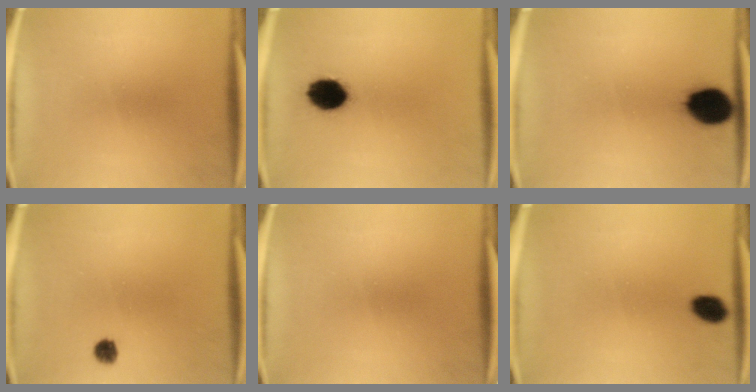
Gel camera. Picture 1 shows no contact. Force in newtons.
{"total": 9.5}
{"total": 10.7}
{"total": 2.3}
{"total": 0.0}
{"total": 2.3}